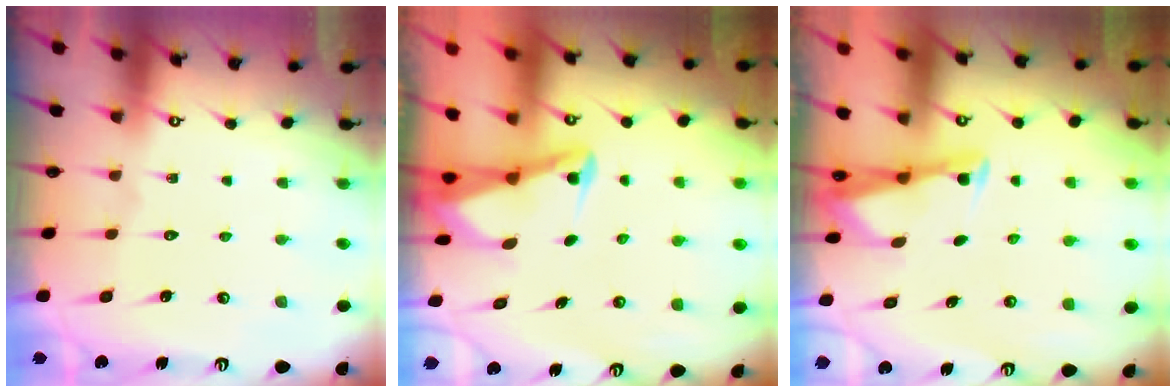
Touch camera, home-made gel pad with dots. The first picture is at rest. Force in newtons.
{"total": 2.8, "press": 2.7, "slide": 0.7}
{"total": 2.6, "press": 2.6, "slide": 0.1}